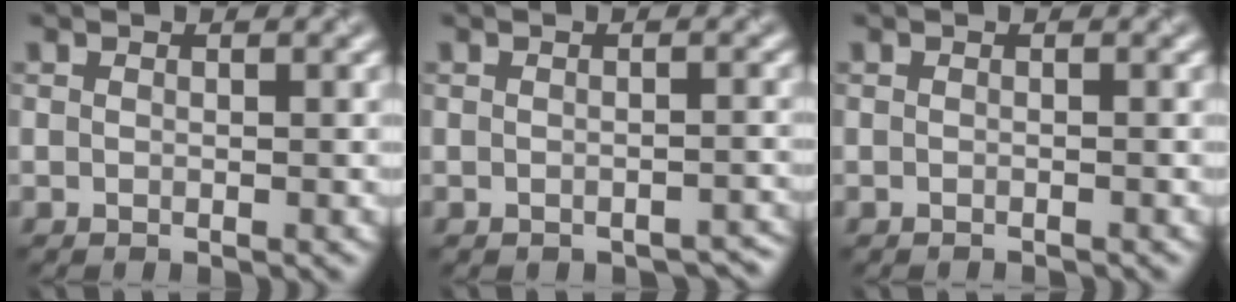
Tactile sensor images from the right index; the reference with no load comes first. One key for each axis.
{"total": 1.5, "fx": -1.3, "fy": 0.6, "fz": 0.4, "tx": -0.002, "ty": -0.002, "tz": -0.011}
{"total": 0.5, "fx": -0.5, "fy": -0.1, "fz": 0.0, "tx": -0.001, "ty": 0.002, "tz": -0.007}